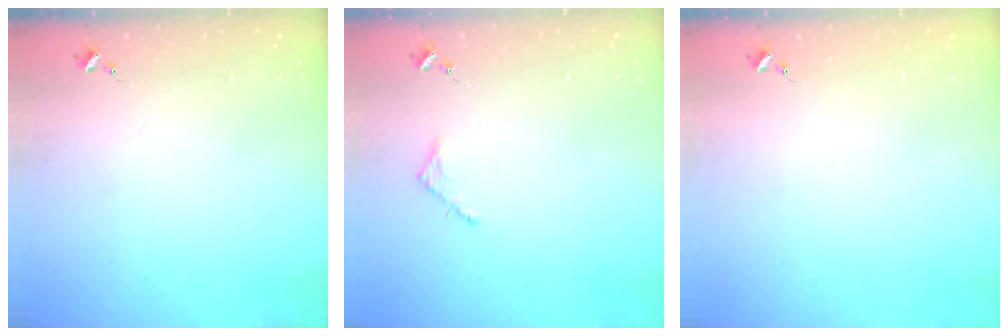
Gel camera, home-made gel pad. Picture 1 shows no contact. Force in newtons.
{"total": 2.5, "press": 2.5, "slide": 0.2}
{"total": 0.0}